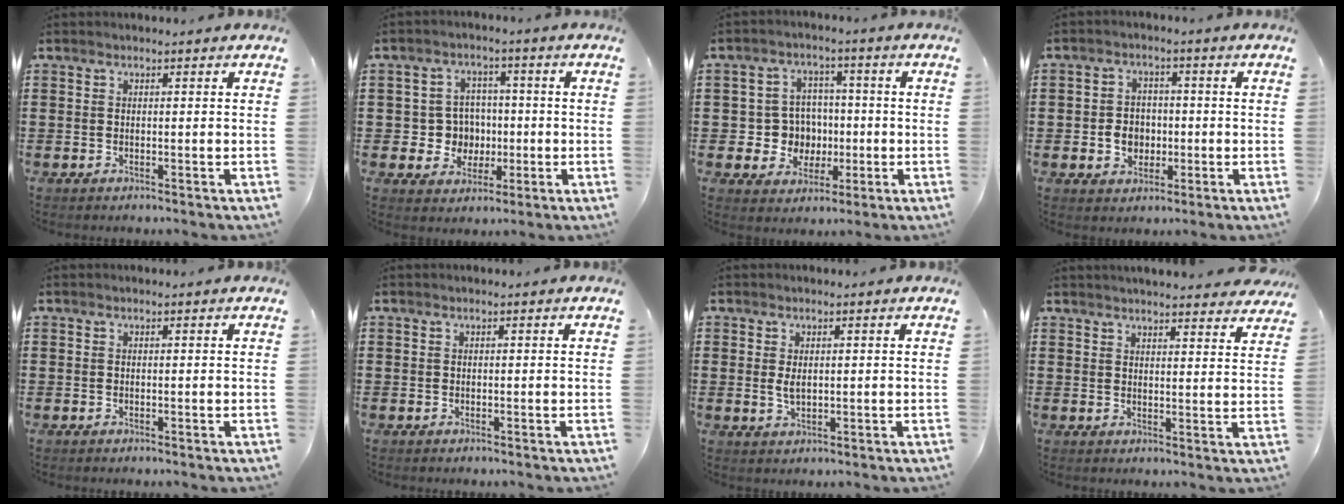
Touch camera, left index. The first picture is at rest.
{"total": 5.8, "force": [-0.4, 5.6, 1.5], "torque": [-0.043, 0.011, -0.006]}
{"total": 6.5, "force": [-0.4, 6.3, 1.6], "torque": [-0.048, 0.012, -0.004]}
{"total": 4.1, "force": [-0.8, 3.5, 1.9], "torque": [-0.039, 0.004, -0.021]}
{"total": 0.0}
{"total": 0.0}
{"total": 2.1, "force": [0.3, 1.0, 1.8], "torque": [-0.046, 0.001, 0.001]}
{"total": 3.7, "force": [3.7, -0.1, 0.4], "torque": [-0.013, -0.019, 0.066]}